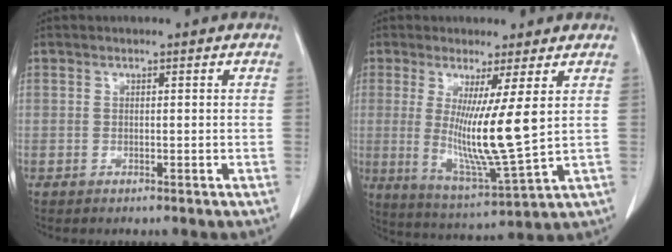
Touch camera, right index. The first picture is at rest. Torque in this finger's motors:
{"motor_torque": [1.17, 0.96, 0.37, 0.15]}